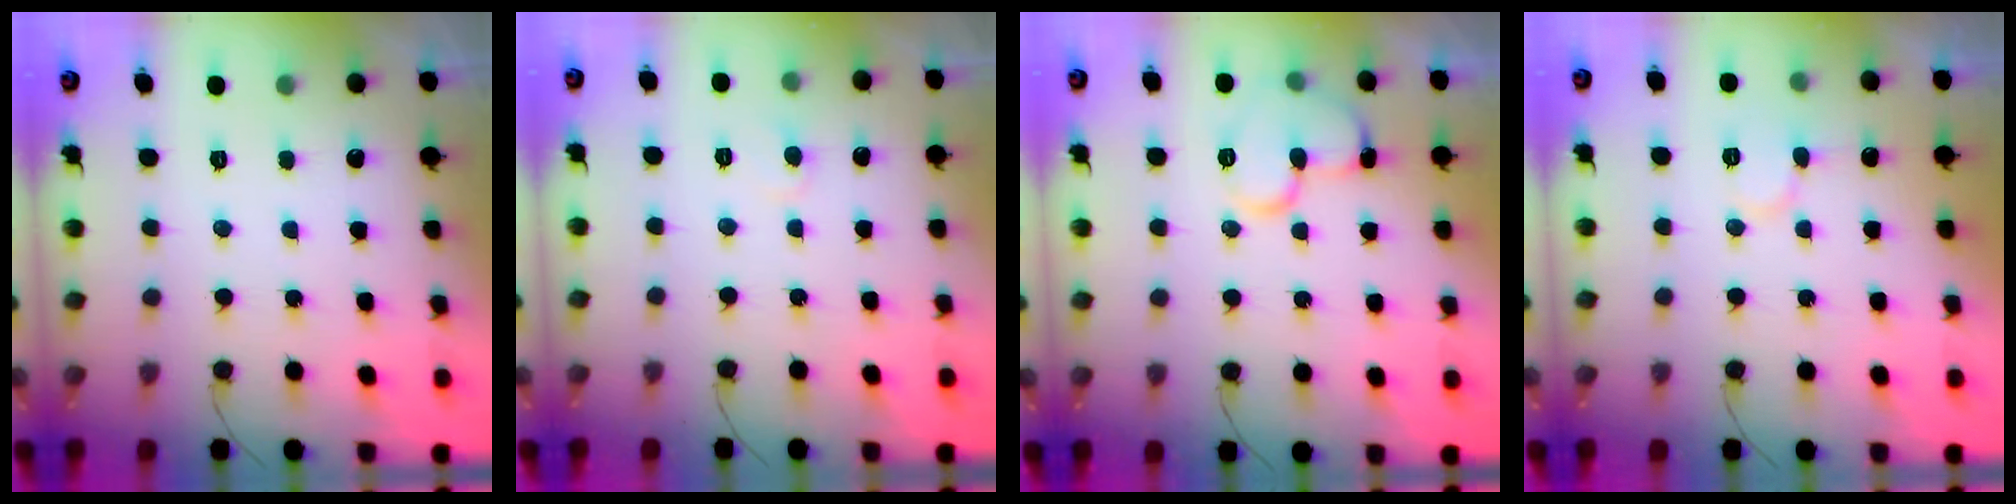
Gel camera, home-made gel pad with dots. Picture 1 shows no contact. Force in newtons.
{"total": 4.3, "press": 4.2, "slide": 0.4}
{"total": 11.3, "press": 11.2, "slide": 1.3}
{"total": 6.8, "press": 6.8, "slide": 0.8}